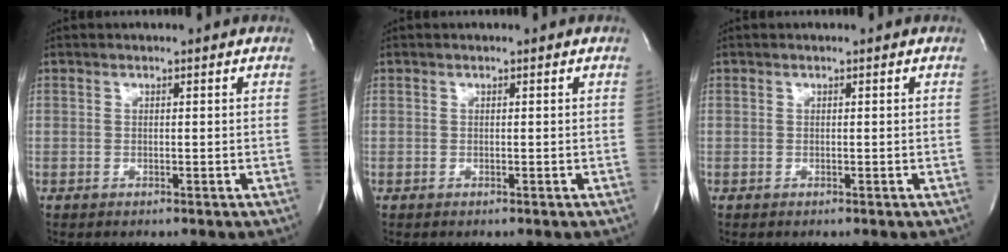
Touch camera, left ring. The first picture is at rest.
{"total": 0.0}
{"total": 0.0}